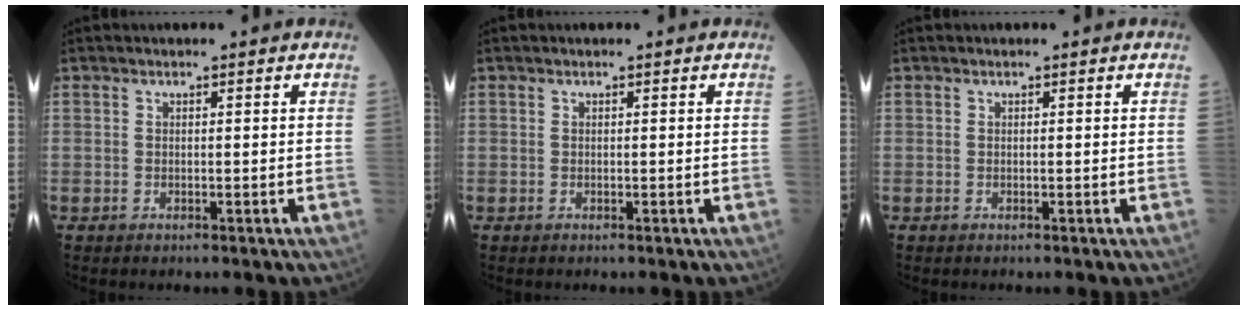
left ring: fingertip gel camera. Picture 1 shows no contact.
{"total": 0.0}
{"total": 0.0}